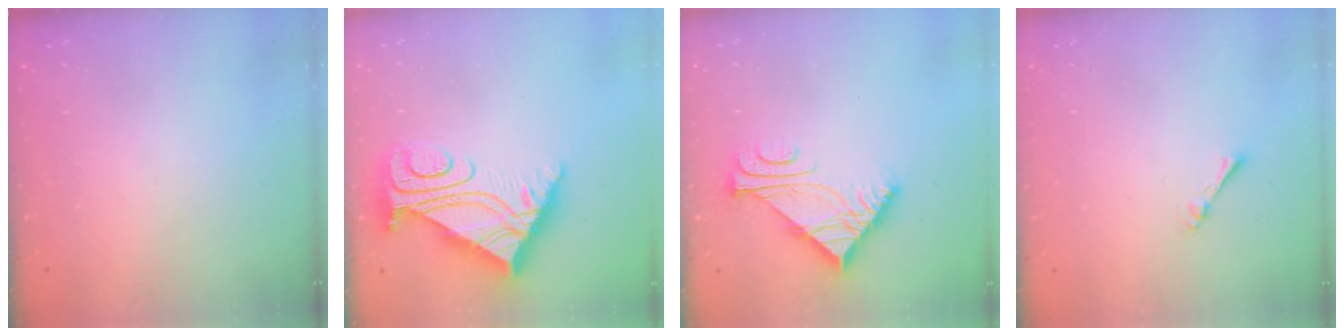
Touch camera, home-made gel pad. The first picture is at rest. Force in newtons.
{"total": 8.9, "press": 8.8, "slide": 0.9}
{"total": 6.2, "press": 6.2, "slide": 0.4}
{"total": 1.1, "press": 1.1, "slide": 0.2}